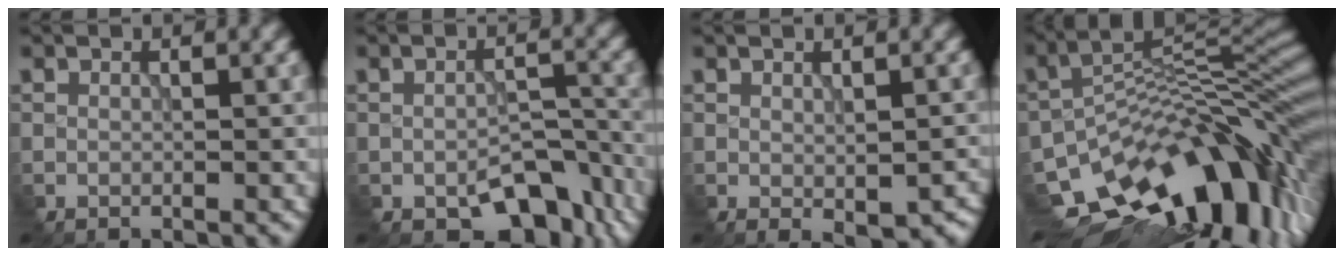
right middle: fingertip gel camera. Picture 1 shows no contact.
{"total": 5.9, "force": [-3.6, 3.2, 3.5], "torque": [-0.047, -0.009, -0.047]}
{"total": 2.7, "force": [-0.7, 1.2, 2.2], "torque": [-0.034, -0.012, -0.002]}
{"total": 14.0, "force": [-7.2, 7.0, 9.8], "torque": [-0.159, -0.006, -0.117]}